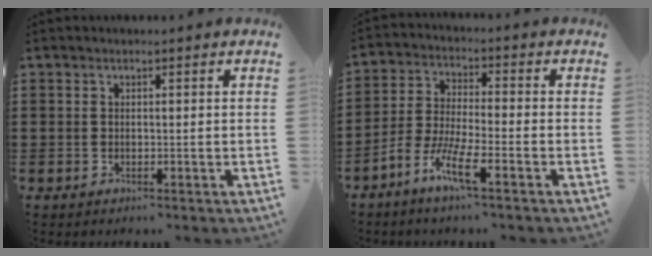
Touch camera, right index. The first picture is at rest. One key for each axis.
{"total": 6.4, "fx": -4.4, "fy": 0.7, "fz": 4.7, "tx": -0.111, "ty": -0.011, "tz": -0.088}